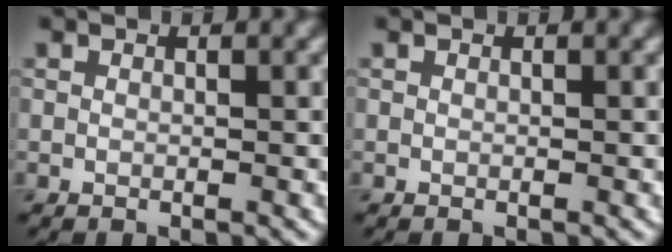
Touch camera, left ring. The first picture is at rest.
{"total": 0.0}